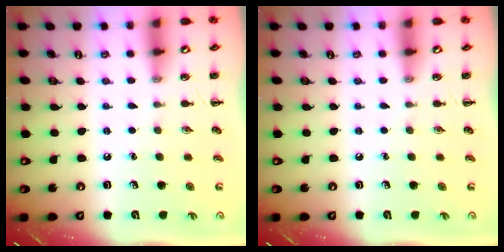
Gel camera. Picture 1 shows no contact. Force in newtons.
{"total": 0.0}